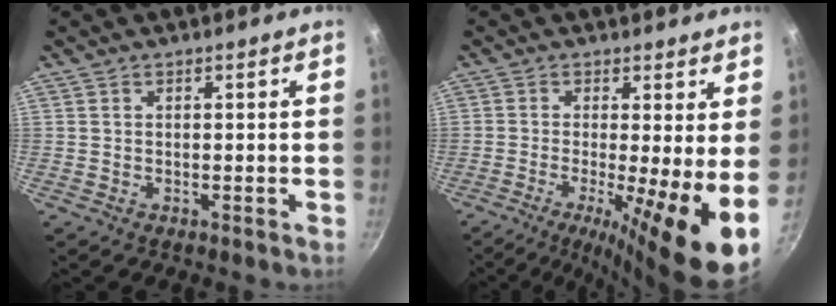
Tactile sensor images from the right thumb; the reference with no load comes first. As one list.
[{"total": 12.4, "force": [-2.0, 2.2, 12.1], "torque": [-0.184, -0.017, -0.034]}]